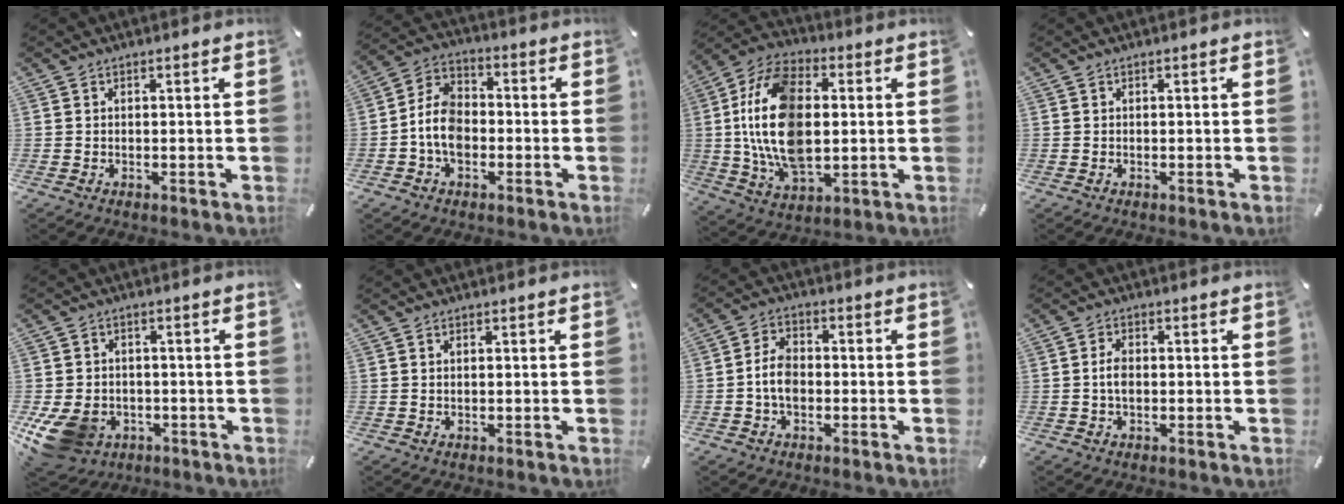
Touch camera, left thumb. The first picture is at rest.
{"total": 8.7, "force": [-2.6, 6.4, 5.4], "torque": [-0.125, 0.019, -0.050]}
{"total": 19.4, "force": [1.1, 12.2, 15.0], "torque": [-0.330, 0.003, 0.016]}
{"total": 0.0}
{"total": 10.6, "force": [-4.1, 8.3, 5.2], "torque": [-0.122, 0.022, -0.072]}
{"total": 0.5, "force": [0.2, 0.1, 0.5], "torque": [-0.010, 0.000, 0.003]}
{"total": 6.1, "force": [-1.3, 4.2, 4.3], "torque": [-0.088, 0.011, -0.025]}
{"total": 3.4, "force": [-0.2, 2.1, 2.7], "torque": [-0.059, 0.003, -0.007]}